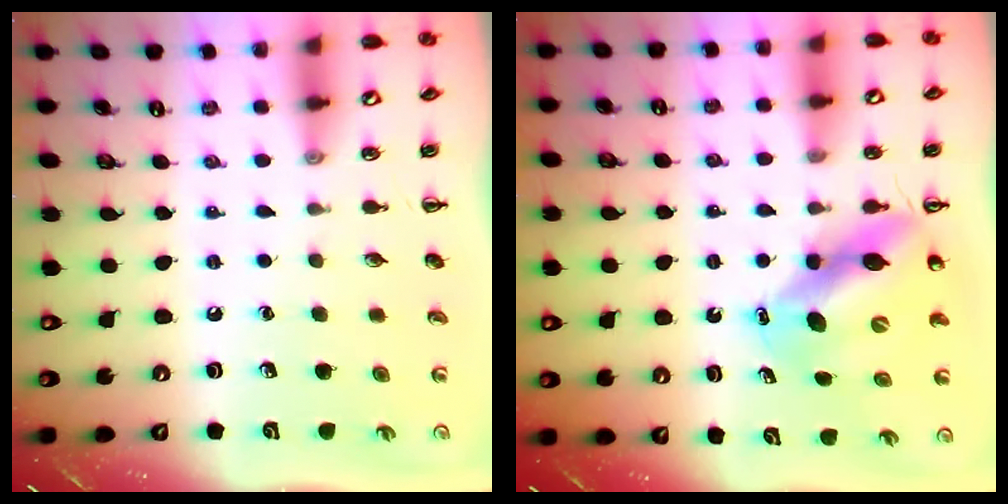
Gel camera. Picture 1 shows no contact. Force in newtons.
{"total": 9.8, "press": 9.4, "slide": 2.6}